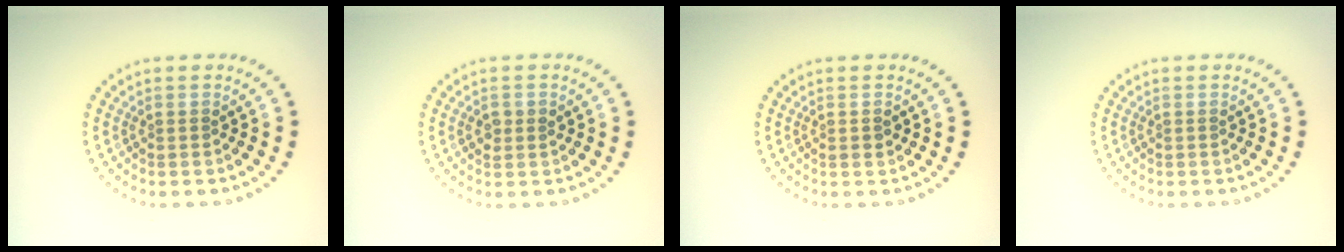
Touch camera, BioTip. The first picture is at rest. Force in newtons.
{"total": 1.4, "press": 1.4, "slide": 0.3}
{"total": 0.9, "press": 0.9, "slide": 0.2}
{"total": 0.0}